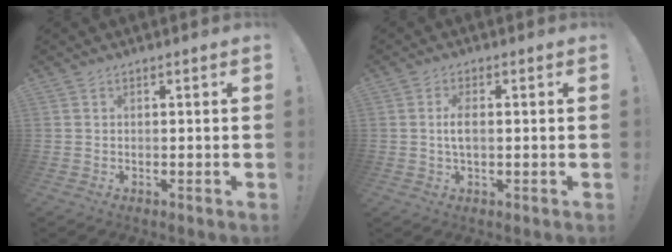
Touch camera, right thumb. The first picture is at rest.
{"total": 4.0, "force": [-0.1, 1.6, 3.6], "torque": [-0.073, 0.003, -0.005]}